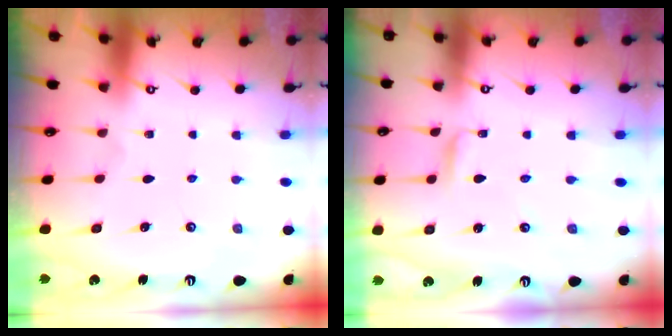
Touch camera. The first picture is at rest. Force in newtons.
{"total": 3.0, "press": 3.0, "slide": 0.3}